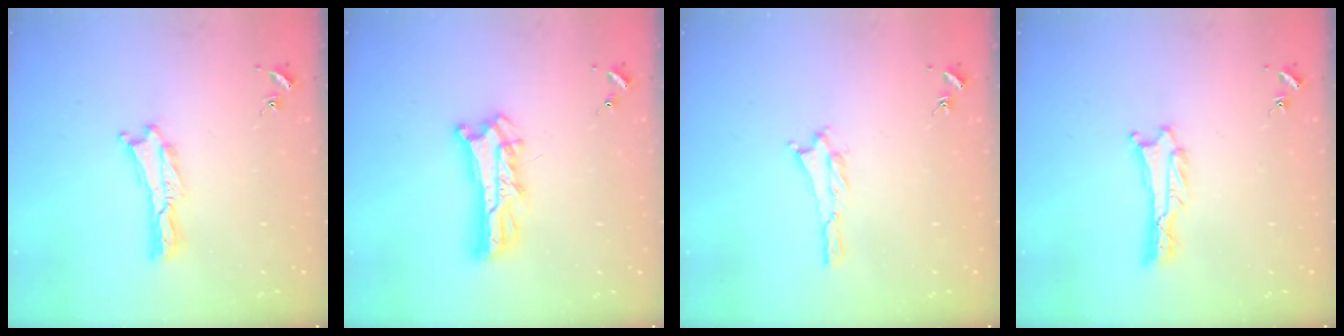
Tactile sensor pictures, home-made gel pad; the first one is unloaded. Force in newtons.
{"total": 7.0, "press": 6.9, "slide": 0.6}
{"total": 1.4, "press": 1.4, "slide": 0.3}
{"total": 1.3, "press": 1.3, "slide": 0.0}